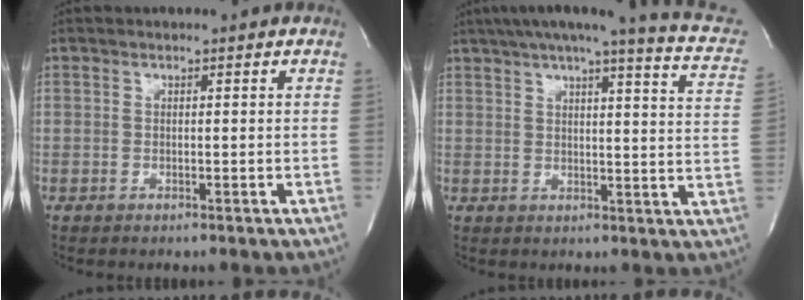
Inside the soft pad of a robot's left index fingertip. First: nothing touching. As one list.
[{"total": 19.2, "force": [15.3, 1.9, 11.4], "torque": [-0.160, 0.000, 0.173]}]